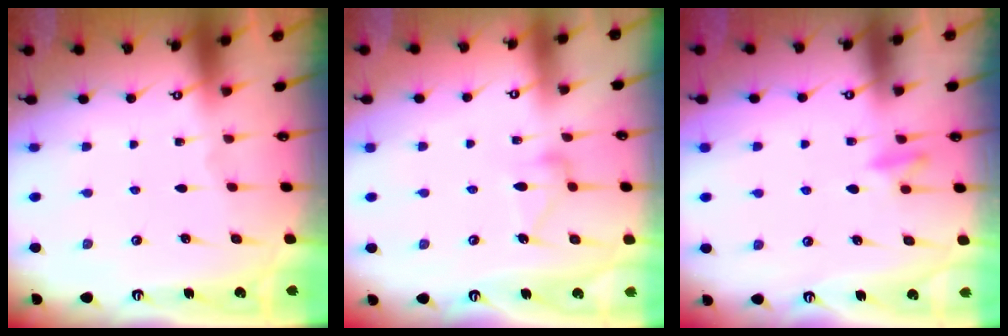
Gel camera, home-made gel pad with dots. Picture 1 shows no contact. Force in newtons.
{"total": 11.1, "press": 11.1, "slide": 0.3}
{"total": 8.5, "press": 8.4, "slide": 1.5}